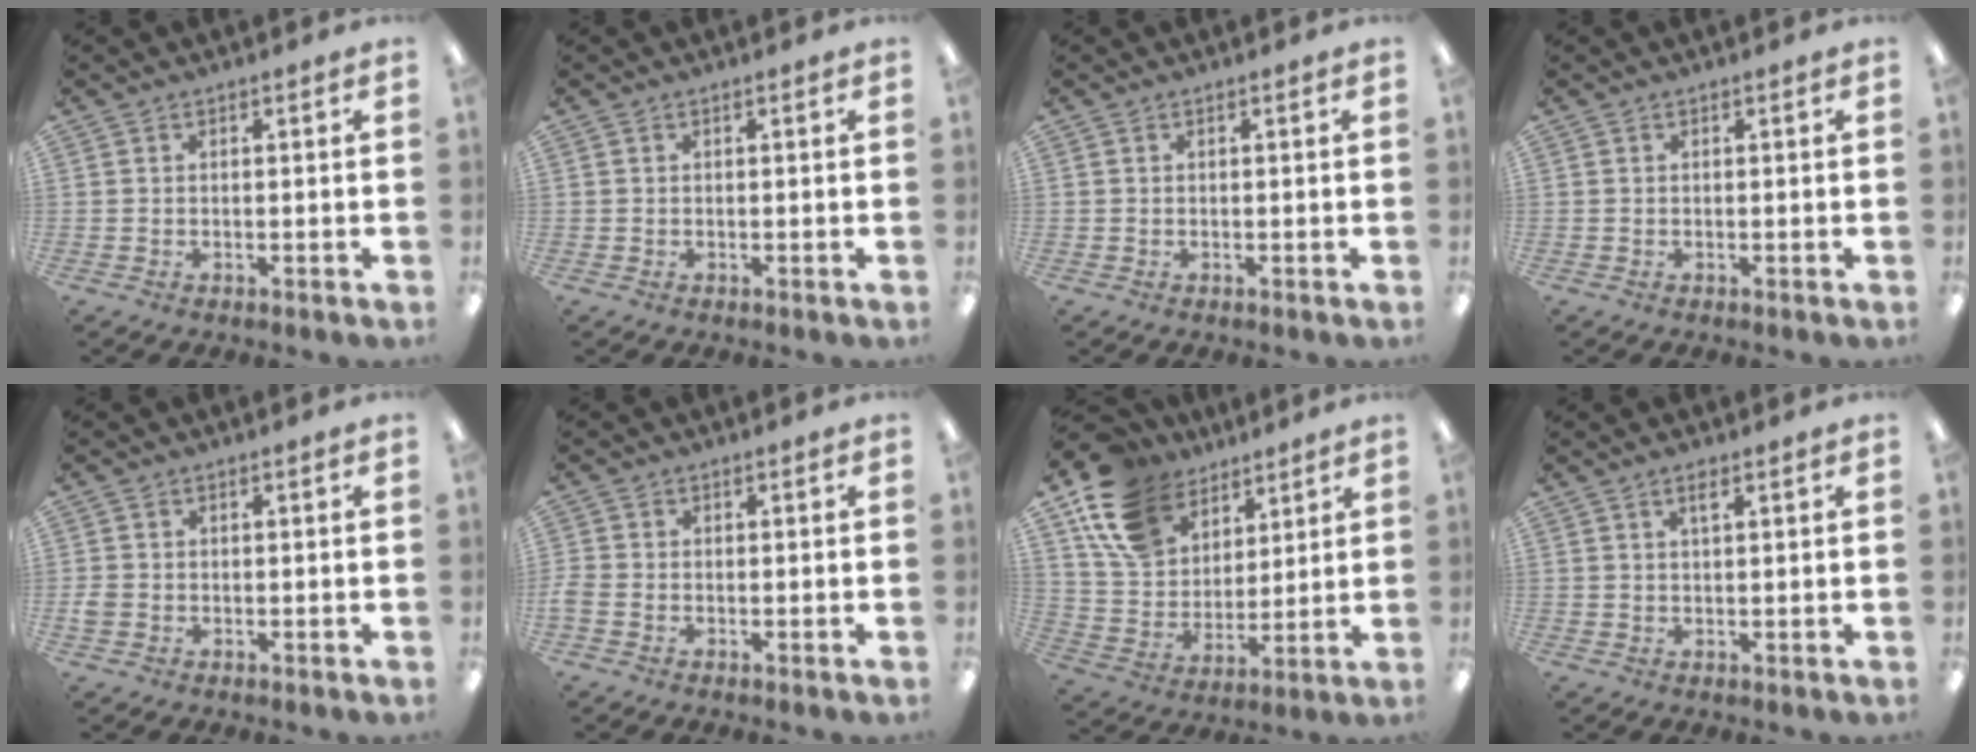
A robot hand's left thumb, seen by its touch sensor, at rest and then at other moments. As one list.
[{"total": 0.0}, {"total": 0.0}, {"total": 0.0}, {"total": 2.1, "force": [-0.5, 1.7, 1.1], "torque": [-0.017, 0.004, -0.008]}, {"total": 1.8, "force": [-0.8, 1.2, 1.1], "torque": [-0.024, 0.001, -0.015]}, {"total": 15.9, "force": [10.3, 10.5, 6.2], "torque": [-0.136, -0.047, 0.204]}, {"total": 1.9, "force": [1.1, 0.5, 1.4], "torque": [-0.024, -0.001, 0.017]}]